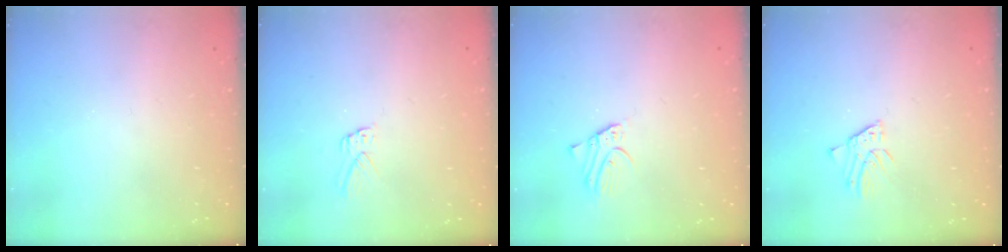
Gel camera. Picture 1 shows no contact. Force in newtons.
{"total": 6.1, "press": 6.0, "slide": 0.5}
{"total": 2.5, "press": 2.5, "slide": 0.2}
{"total": 1.6, "press": 1.6, "slide": 0.0}